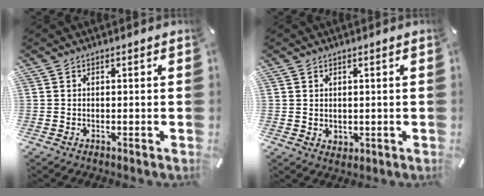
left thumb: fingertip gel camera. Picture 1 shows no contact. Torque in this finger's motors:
{"motor_torque": [0.40, 0.40, -0.01, 0.00, 0.05]}